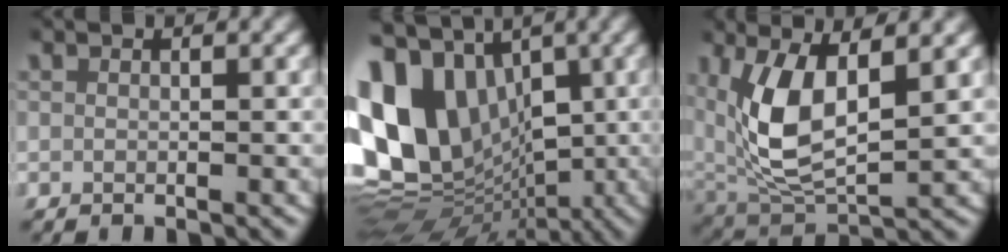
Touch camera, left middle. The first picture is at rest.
{"total": 19.1, "force": [-0.8, 14.3, 12.6], "torque": [-0.252, -0.043, -0.002]}
{"total": 6.7, "force": [1.3, 3.4, 5.7], "torque": [-0.137, -0.005, 0.034]}